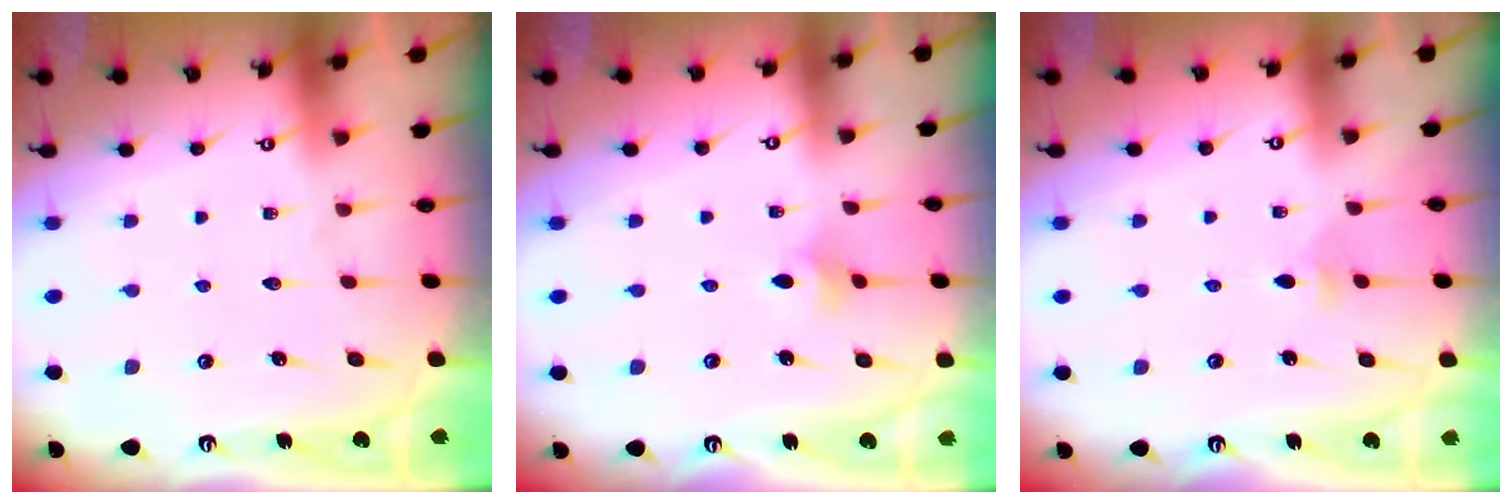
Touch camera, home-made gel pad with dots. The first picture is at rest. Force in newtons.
{"total": 2.9, "press": 2.8, "slide": 0.6}
{"total": 2.8, "press": 2.7, "slide": 0.8}